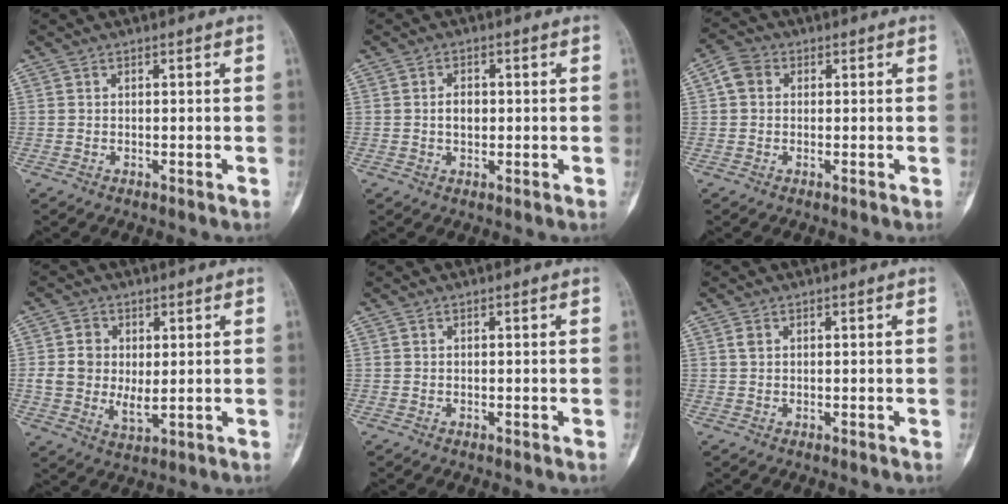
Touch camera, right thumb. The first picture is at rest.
{"total": 2.8, "force": [0.0, 1.9, 2.1], "torque": [-0.029, 0.003, -0.003]}
{"total": 3.9, "force": [0.5, 3.3, 2.1], "torque": [-0.033, 0.011, 0.001]}
{"total": 7.3, "force": [0.8, 5.2, 5.1], "torque": [-0.075, -0.011, 0.018]}
{"total": 0.0}
{"total": 0.9, "force": [0.4, 0.6, 0.6], "torque": [-0.012, 0.005, 0.008]}